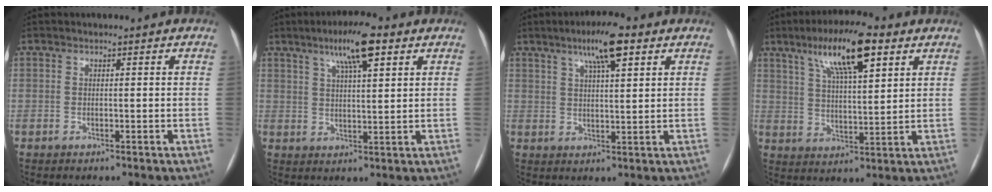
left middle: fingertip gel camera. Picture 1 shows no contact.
{"total": 8.0, "force": [4.6, 1.2, 6.4], "torque": [-0.112, 0.013, 0.074]}
{"total": 7.3, "force": [4.2, 1.1, 5.9], "torque": [-0.103, 0.012, 0.067]}
{"total": 11.9, "force": [6.6, 2.4, 9.6], "torque": [-0.170, 0.016, 0.112]}